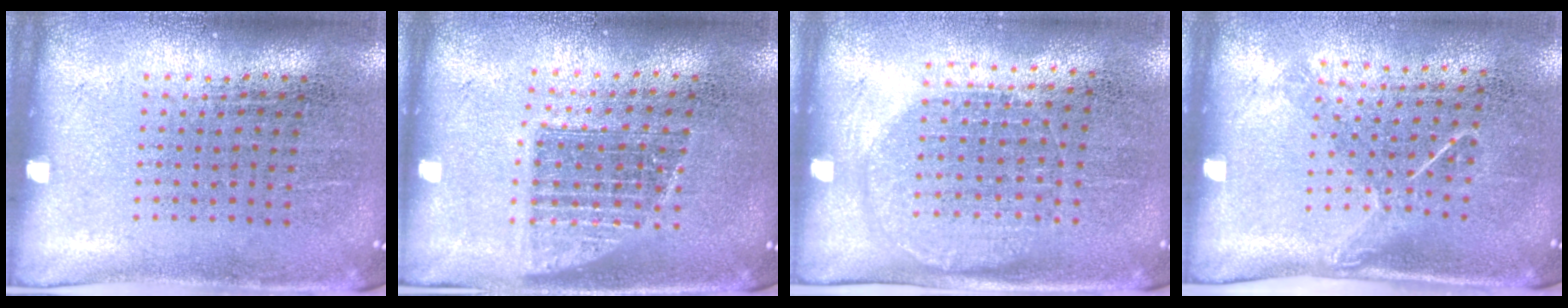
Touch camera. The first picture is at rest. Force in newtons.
{"total": 1.2, "press": 1.0, "slide": 0.7}
{"total": 1.3, "press": 1.2, "slide": 0.5}
{"total": 1.3, "press": 1.0, "slide": 0.9}